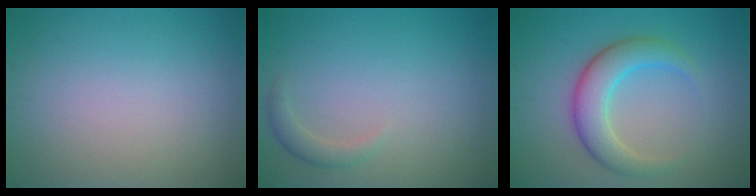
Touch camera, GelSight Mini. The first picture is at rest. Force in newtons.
{"total": 1.5, "press": 1.5, "slide": 0.1}
{"total": 4.8, "press": 4.8, "slide": 0.3}